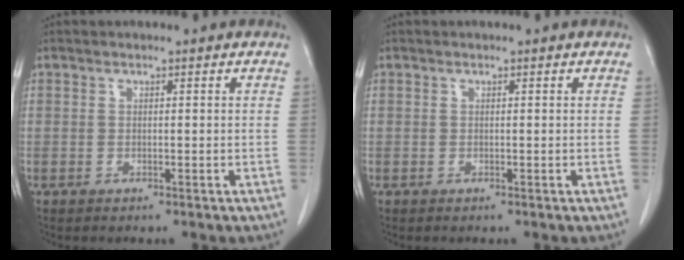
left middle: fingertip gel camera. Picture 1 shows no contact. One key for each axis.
{"total": 0.0}